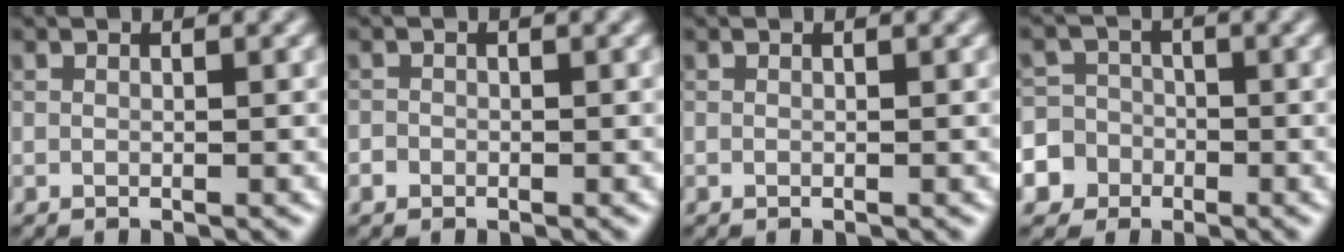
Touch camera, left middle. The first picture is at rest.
{"total": 0.8, "force": [-0.4, 0.6, 0.1], "torque": [0.001, -0.001, -0.007]}
{"total": 0.0}
{"total": 7.9, "force": [-3.9, 6.8, 0.9], "torque": [-0.023, -0.008, -0.093]}